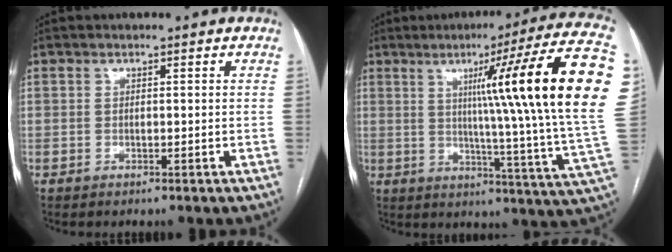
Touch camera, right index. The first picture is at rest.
{"total": 25.7, "force": [6.8, -0.9, 24.8], "torque": [-0.253, 0.019, 0.085]}